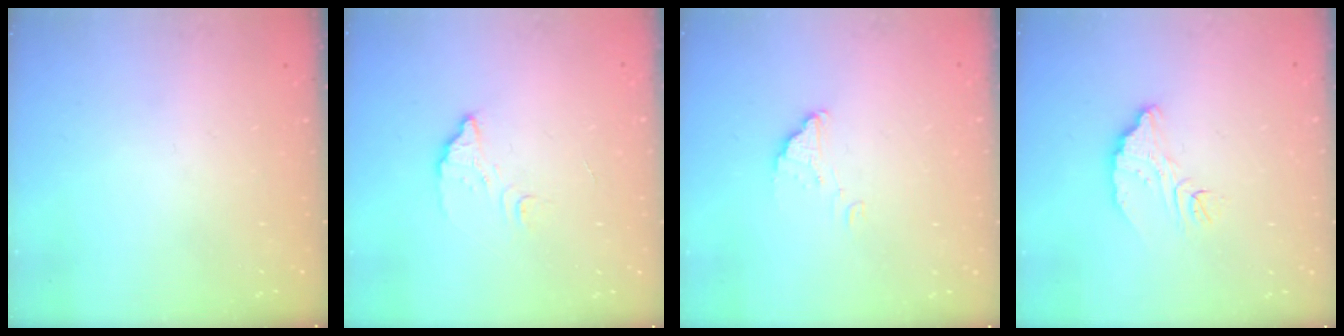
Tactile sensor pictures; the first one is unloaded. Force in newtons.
{"total": 3.5, "press": 3.5, "slide": 0.3}
{"total": 2.2, "press": 2.2, "slide": 0.1}
{"total": 8.0, "press": 8.0, "slide": 0.7}